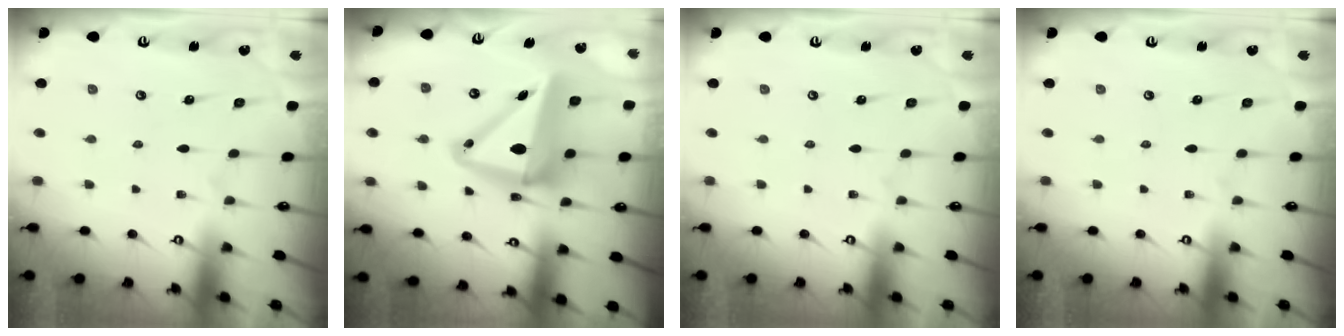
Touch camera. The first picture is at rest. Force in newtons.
{"total": 14.0, "press": 13.6, "slide": 3.3}
{"total": 0.0}
{"total": 0.0}